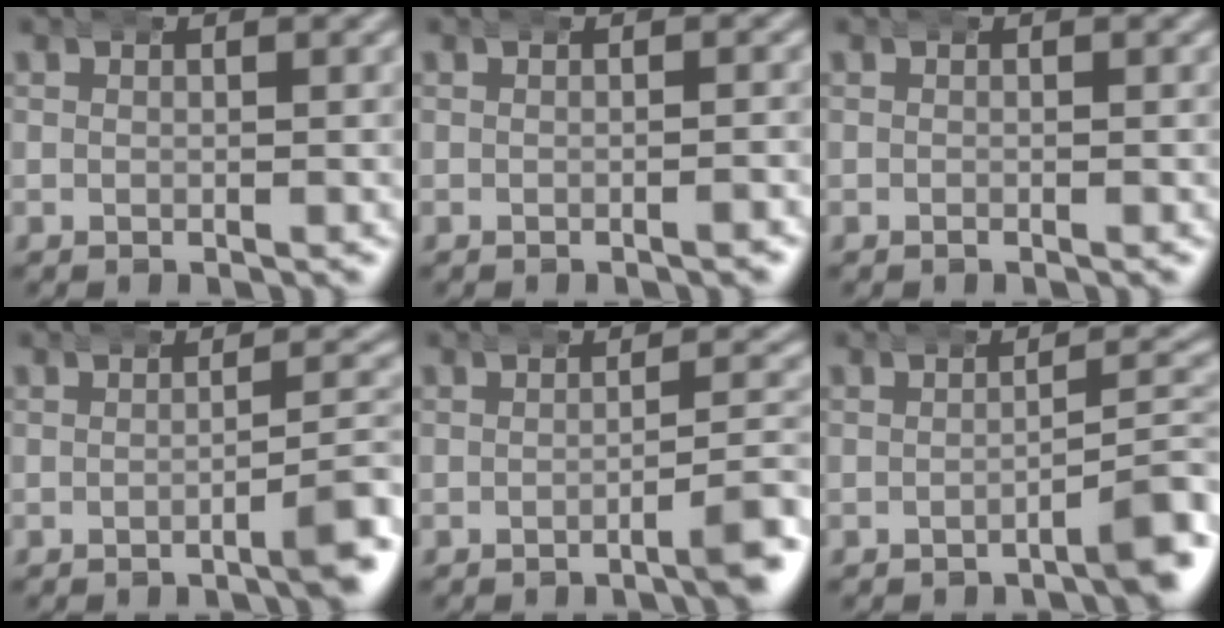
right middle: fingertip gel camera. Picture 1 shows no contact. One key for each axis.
{"total": 0.5, "fx": -0.4, "fy": -0.1, "fz": 0.3, "tx": -0.002, "ty": 0.004, "tz": -0.010}
{"total": 0.0}
{"total": 3.6, "fx": -1.6, "fy": 0.7, "fz": 3.2, "tx": -0.032, "ty": 0.007, "tz": -0.032}
{"total": 3.4, "fx": -1.7, "fy": 0.5, "fz": 2.9, "tx": -0.030, "ty": 0.007, "tz": -0.037}
{"total": 3.9, "fx": -1.9, "fy": 0.9, "fz": 3.3, "tx": -0.035, "ty": 0.007, "tz": -0.036}